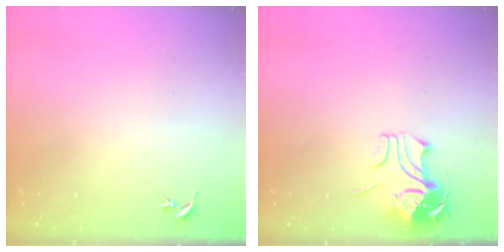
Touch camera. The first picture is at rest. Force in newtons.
{"total": 9.0, "press": 8.9, "slide": 1.3}